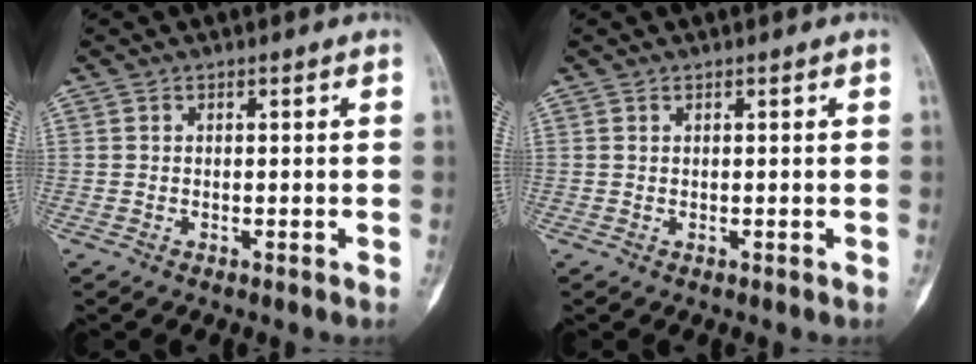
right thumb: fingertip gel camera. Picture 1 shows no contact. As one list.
[{"total": 0.0}]